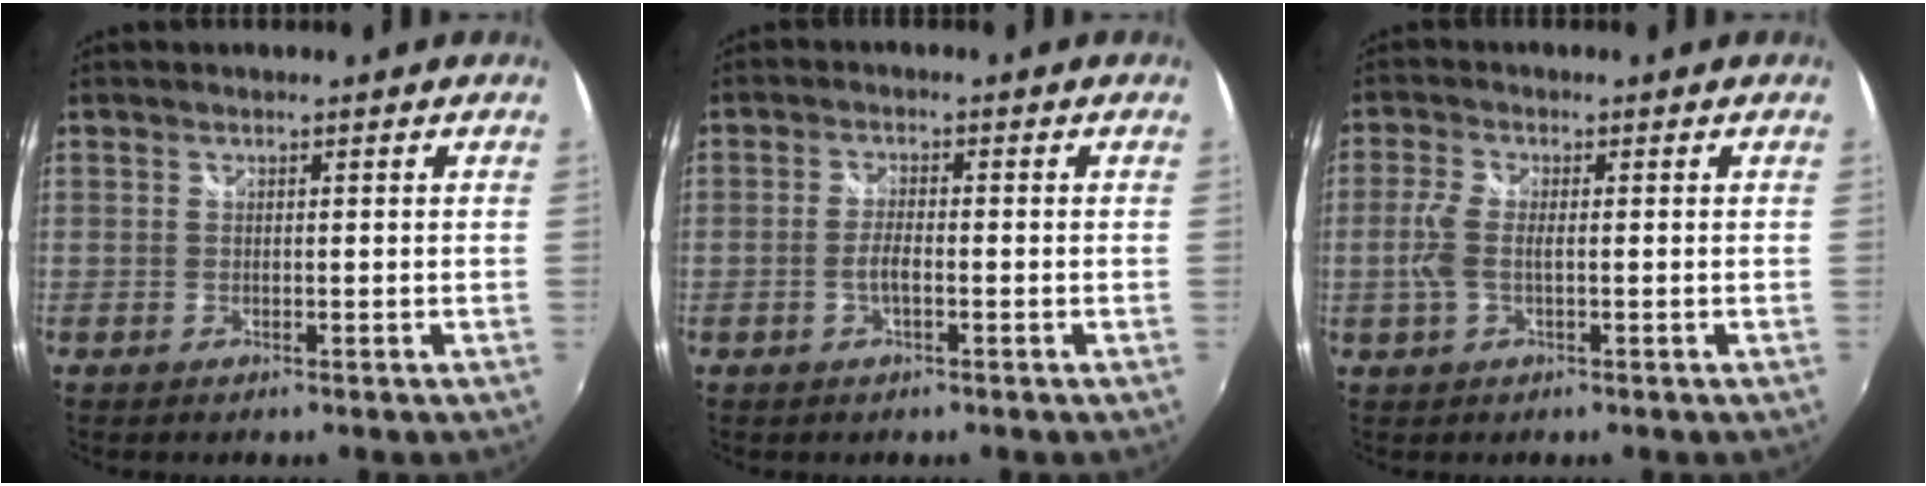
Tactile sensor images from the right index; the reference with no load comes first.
{"total": 2.7, "force": [-1.0, 0.8, 2.4], "torque": [-0.052, -0.001, -0.020]}
{"total": 4.7, "force": [-0.5, 1.9, 4.3], "torque": [-0.096, 0.000, -0.009]}